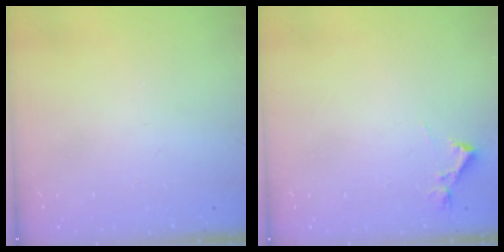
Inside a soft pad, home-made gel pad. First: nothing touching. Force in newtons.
{"total": 3.4, "press": 3.3, "slide": 0.7}